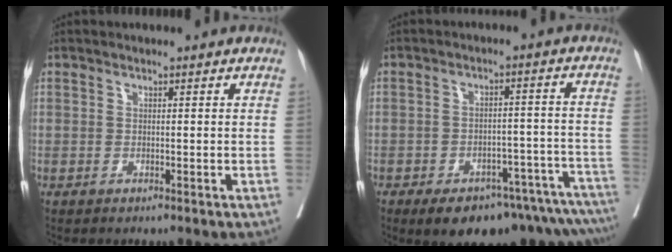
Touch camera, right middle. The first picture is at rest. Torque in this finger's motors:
{"motor_torque": [1.21, -0.93, 0.17, 0.08]}